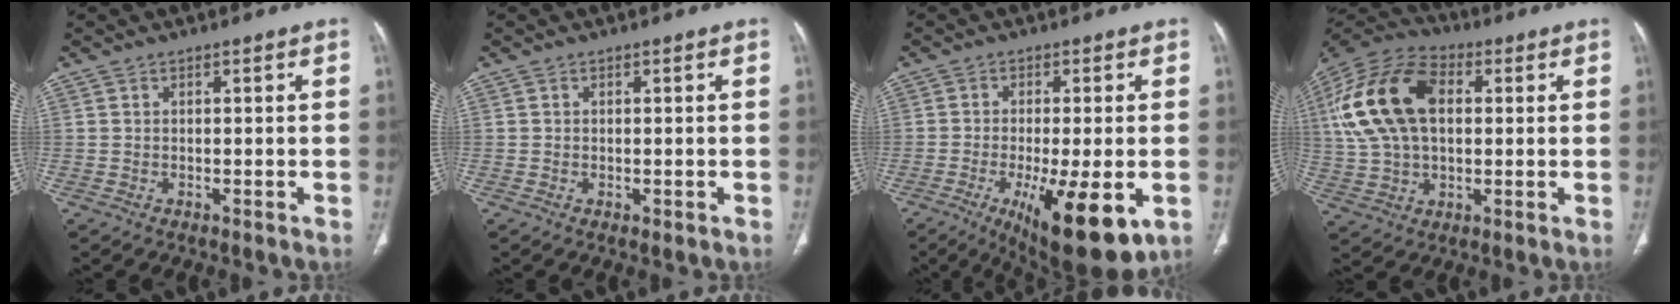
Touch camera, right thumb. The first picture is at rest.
{"total": 0.6, "force": [-0.1, 0.4, 0.4], "torque": [-0.009, -0.002, 0.000]}
{"total": 16.0, "force": [-5.6, 4.9, 14.2], "torque": [-0.195, -0.017, -0.070]}
{"total": 20.5, "force": [4.0, 12.7, 15.6], "torque": [-0.307, 0.020, 0.069]}